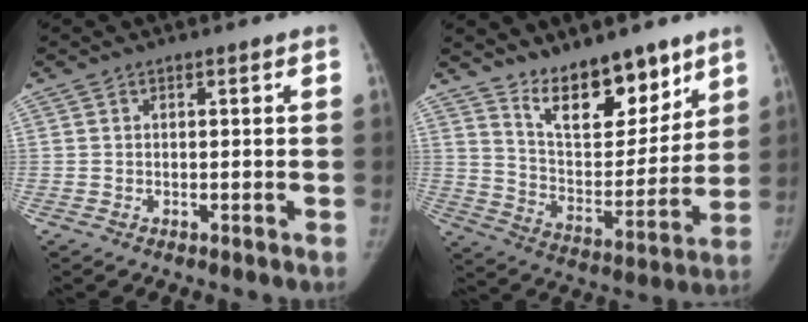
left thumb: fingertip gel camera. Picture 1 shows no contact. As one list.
[{"total": 16.0, "force": [11.5, 6.9, 8.7], "torque": [-0.082, -0.091, 0.202]}]